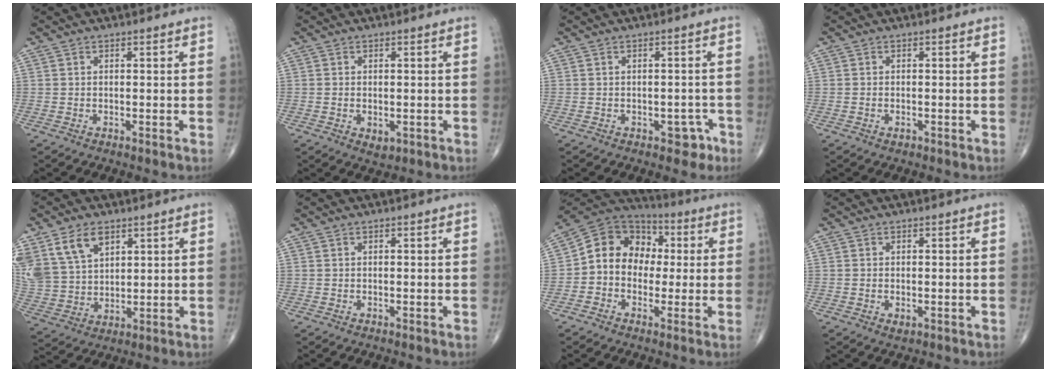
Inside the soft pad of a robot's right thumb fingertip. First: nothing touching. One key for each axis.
{"total": 2.4, "fx": -0.5, "fy": 1.6, "fz": 1.7, "tx": -0.018, "ty": 0.000, "tz": -0.002}
{"total": 3.1, "fx": -1.7, "fy": 2.1, "fz": 1.5, "tx": 0.006, "ty": 0.015, "tz": -0.018}
{"total": 0.7, "fx": -0.3, "fy": 0.5, "fz": 0.4, "tx": -0.005, "ty": 0.006, "tz": -0.004}
{"total": 13.2, "fx": 6.9, "fy": 8.5, "fz": 7.3, "tx": -0.138, "ty": -0.013, "tz": 0.150}
{"total": 0.0}
{"total": 12.7, "fx": 0.4, "fy": 10.6, "fz": 7.0, "tx": -0.082, "ty": 0.039, "tz": -0.008}
{"total": 1.3, "fx": -0.3, "fy": 0.8, "fz": 0.9, "tx": -0.013, "ty": 0.000, "tz": -0.003}